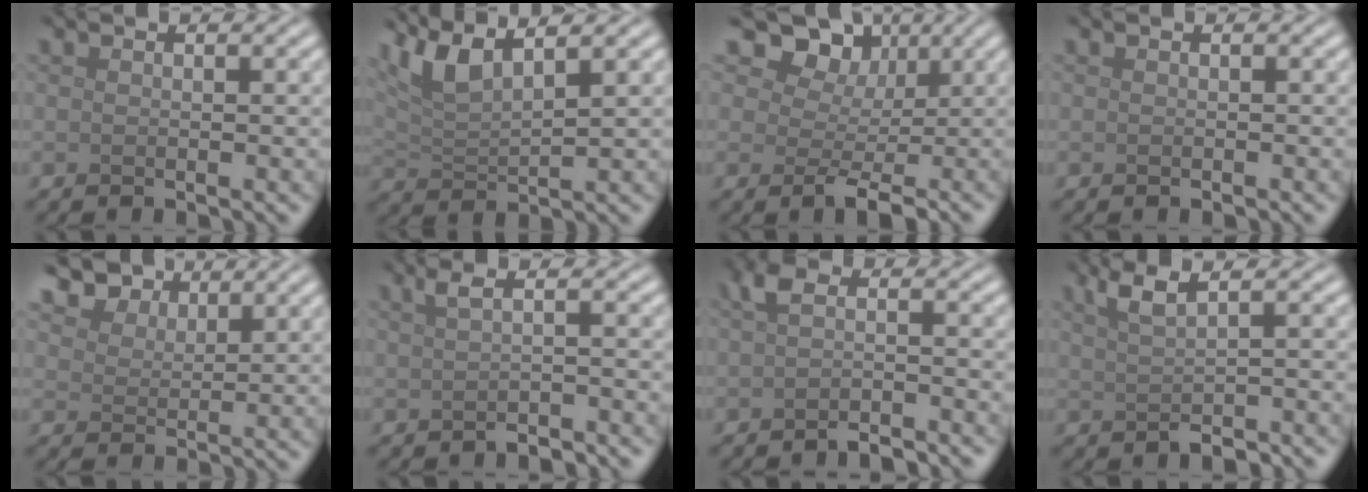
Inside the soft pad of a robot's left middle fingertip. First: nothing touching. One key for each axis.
{"total": 5.2, "fx": 3.8, "fy": 1.3, "fz": 3.3, "tx": -0.071, "ty": 0.014, "tz": 0.072}
{"total": 5.8, "fx": 2.2, "fy": 4.2, "fz": 3.3, "tx": -0.033, "ty": -0.008, "tz": 0.020}
{"total": 0.0}
{"total": 5.3, "fx": 4.3, "fy": 2.6, "fz": 1.8, "tx": -0.055, "ty": -0.008, "tz": 0.084}
{"total": 2.0, "fx": -0.6, "fy": 0.6, "fz": 1.8, "tx": -0.032, "ty": -0.003, "tz": -0.010}
{"total": 3.1, "fx": -1.8, "fy": 1.3, "fz": 2.1, "tx": -0.033, "ty": -0.004, "tz": -0.038}
{"total": 3.0, "fx": 0.6, "fy": 1.2, "fz": 2.7, "tx": -0.045, "ty": 0.000, "tz": 0.012}